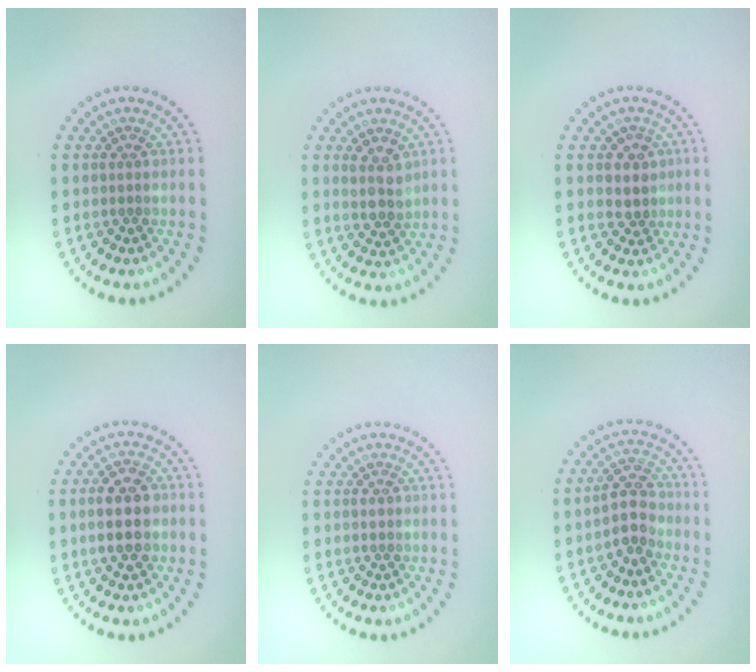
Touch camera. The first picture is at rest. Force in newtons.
{"total": 2.1, "press": 2.0, "slide": 0.8}
{"total": 2.4, "press": 2.2, "slide": 1.0}
{"total": 4.3, "press": 4.3, "slide": 0.4}
{"total": 0.7, "press": 0.7, "slide": 0.1}
{"total": 2.8, "press": 2.6, "slide": 1.1}